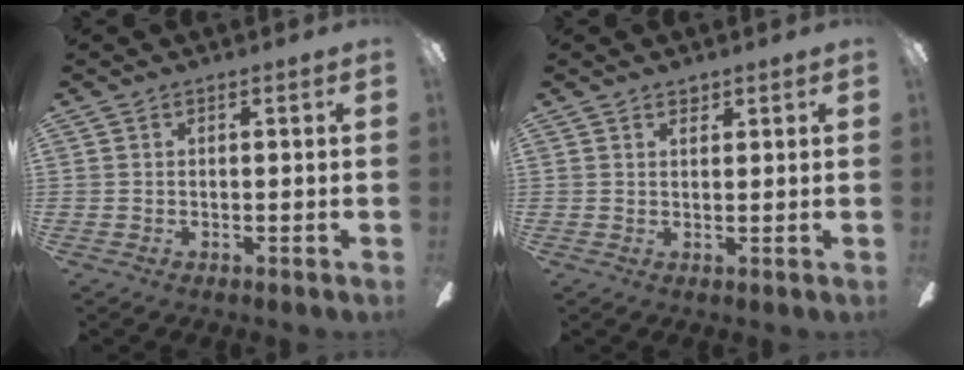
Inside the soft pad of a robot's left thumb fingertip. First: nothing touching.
{"total": 1.7, "force": [1.4, 0.9, 0.6], "torque": [-0.006, -0.003, 0.025]}